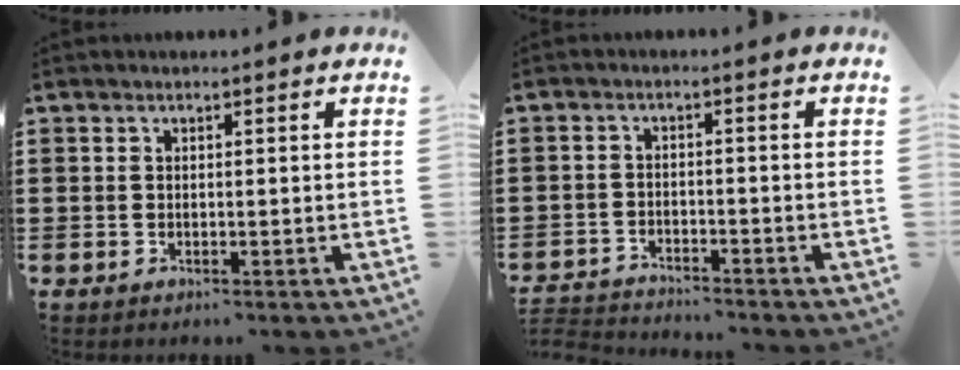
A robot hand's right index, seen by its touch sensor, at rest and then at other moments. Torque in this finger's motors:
{"motor_torque": [-1.17, 0.97, -1.05, -0.21]}